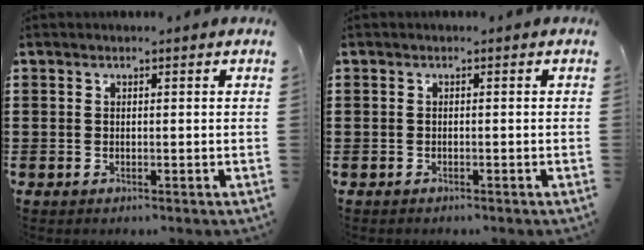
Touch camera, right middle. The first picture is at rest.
{"total": 0.7, "force": [-0.5, 0.3, -0.1], "torque": [0.001, 0.002, -0.013]}